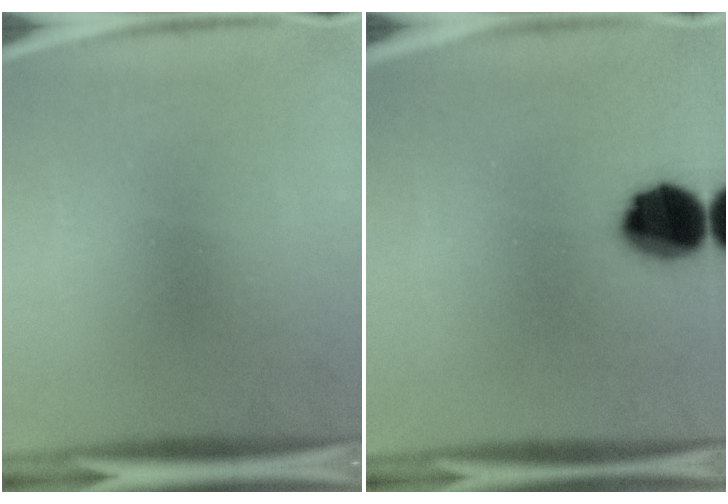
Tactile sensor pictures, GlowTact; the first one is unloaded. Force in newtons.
{"total": 12.1}